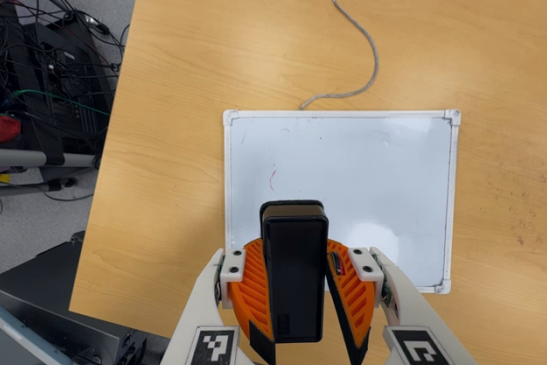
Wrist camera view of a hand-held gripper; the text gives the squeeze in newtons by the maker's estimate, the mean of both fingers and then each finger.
{"total": 10.1, "left": 9.7, "right": 10.5}